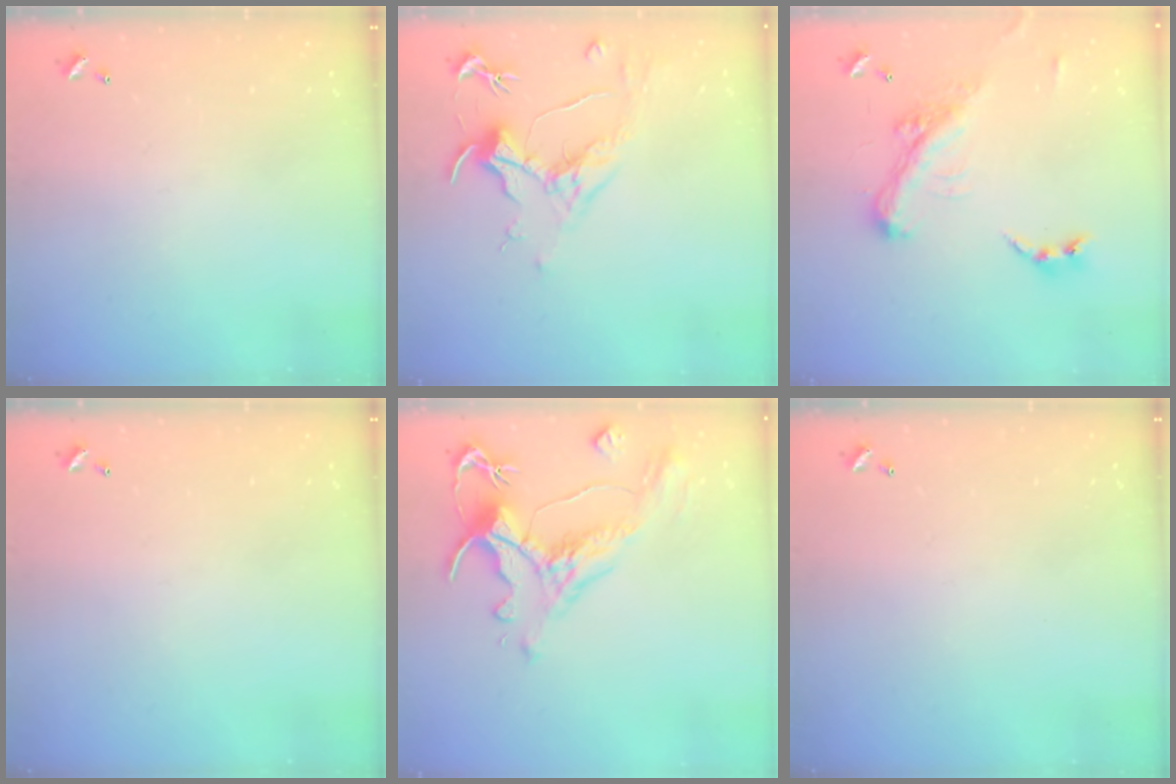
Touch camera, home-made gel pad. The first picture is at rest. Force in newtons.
{"total": 1.6, "press": 1.4, "slide": 0.7}
{"total": 4.8, "press": 4.7, "slide": 1.1}
{"total": 0.0}
{"total": 1.8, "press": 0.9, "slide": 1.5}
{"total": 0.0}